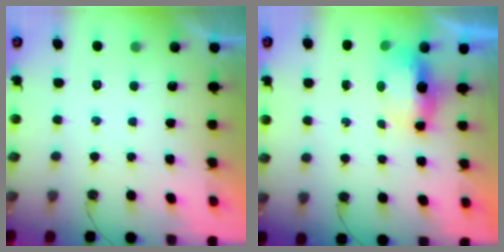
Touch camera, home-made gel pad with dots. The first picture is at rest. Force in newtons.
{"total": 6.5, "press": 6.2, "slide": 2.1}